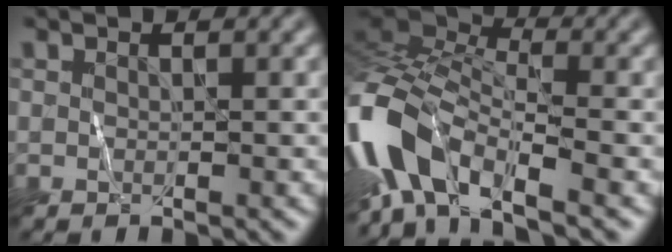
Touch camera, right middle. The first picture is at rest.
{"total": 10.7, "force": [-5.3, 4.4, 8.1], "torque": [-0.156, 0.006, -0.117]}